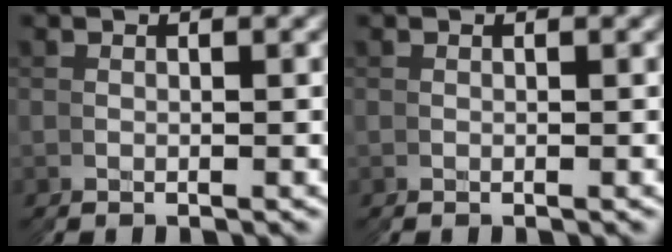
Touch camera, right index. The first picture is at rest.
{"total": 0.0}